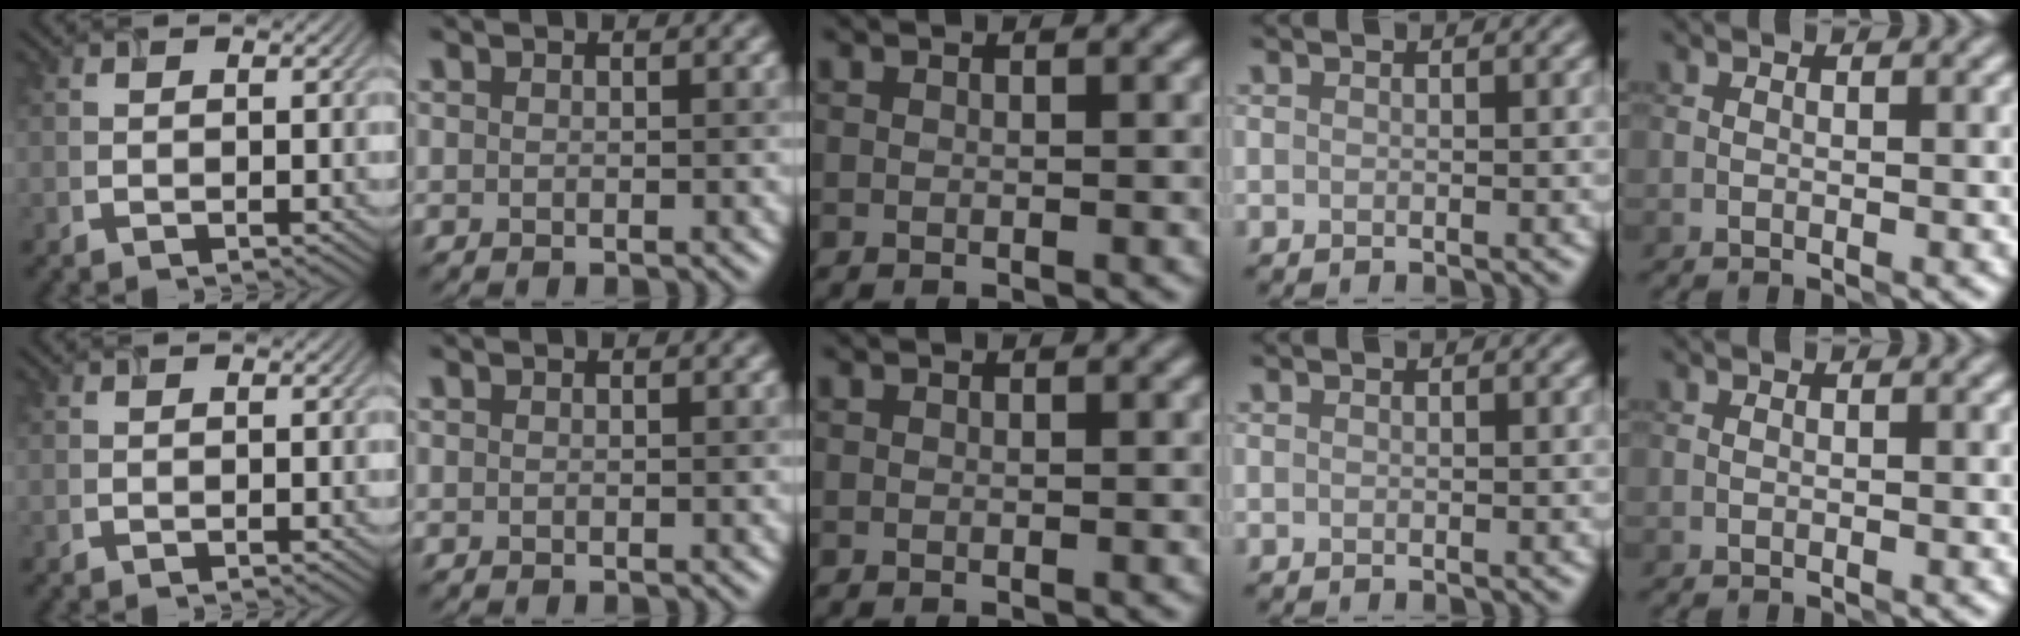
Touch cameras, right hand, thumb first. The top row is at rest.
{}